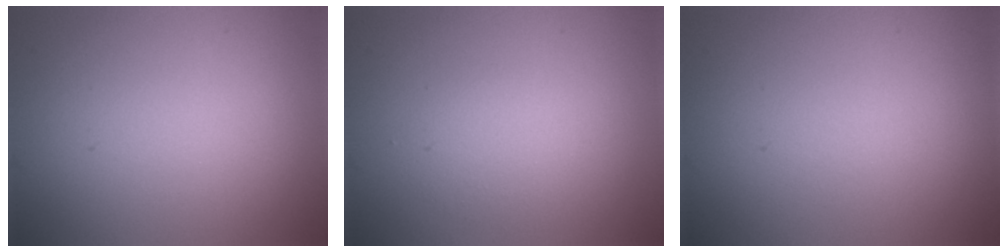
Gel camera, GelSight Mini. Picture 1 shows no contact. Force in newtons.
{"total": 1.7, "press": 1.7, "slide": 0.1}
{"total": 0.0}